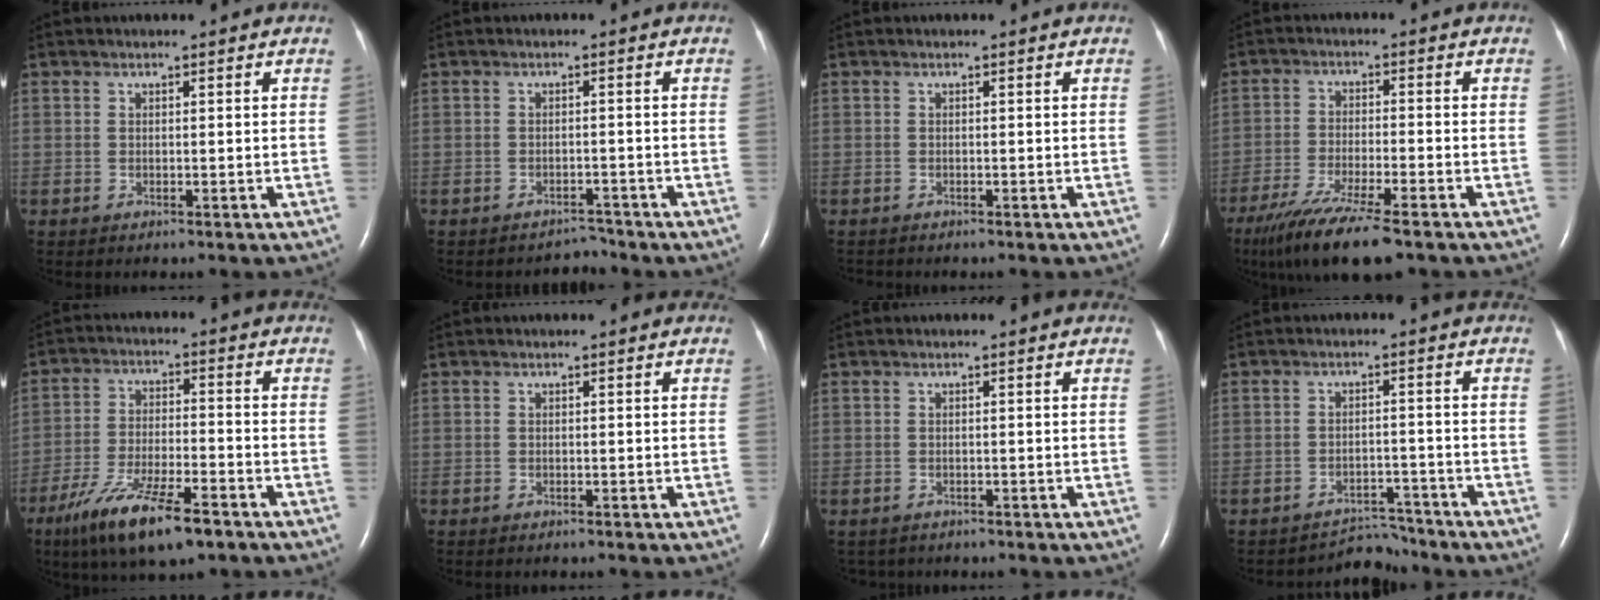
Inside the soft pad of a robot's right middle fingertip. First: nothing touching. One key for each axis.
{"total": 1.9, "fx": -1.7, "fy": 0.1, "fz": -0.8, "tx": 0.012, "ty": -0.002, "tz": -0.023}
{"total": 0.6, "fx": -0.6, "fy": 0.1, "fz": 0.0, "tx": -0.005, "ty": -0.001, "tz": -0.011}
{"total": 12.1, "fx": -8.8, "fy": 1.0, "fz": 8.2, "tx": -0.150, "ty": -0.034, "tz": -0.149}
{"total": 12.4, "fx": -8.1, "fy": 2.5, "fz": 9.0, "tx": -0.173, "ty": -0.023, "tz": -0.140}
{"total": 1.4, "fx": -1.2, "fy": 0.4, "fz": 0.6, "tx": -0.011, "ty": -0.003, "tz": -0.012}
{"total": 2.1, "fx": -1.8, "fy": 1.0, "fz": 0.0, "tx": -0.002, "ty": -0.002, "tz": -0.024}
{"total": 4.2, "fx": -3.9, "fy": 0.5, "fz": -1.5, "tx": 0.023, "ty": 0.012, "tz": -0.056}